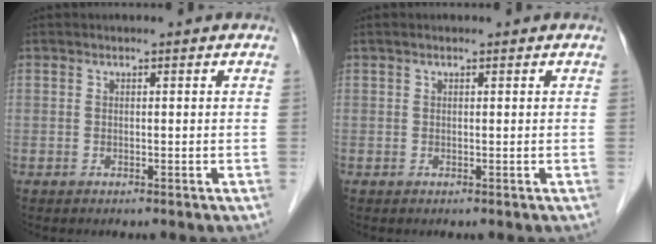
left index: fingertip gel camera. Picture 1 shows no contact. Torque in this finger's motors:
{"motor_torque": [-0.04, 0.12, -0.08, -0.01]}